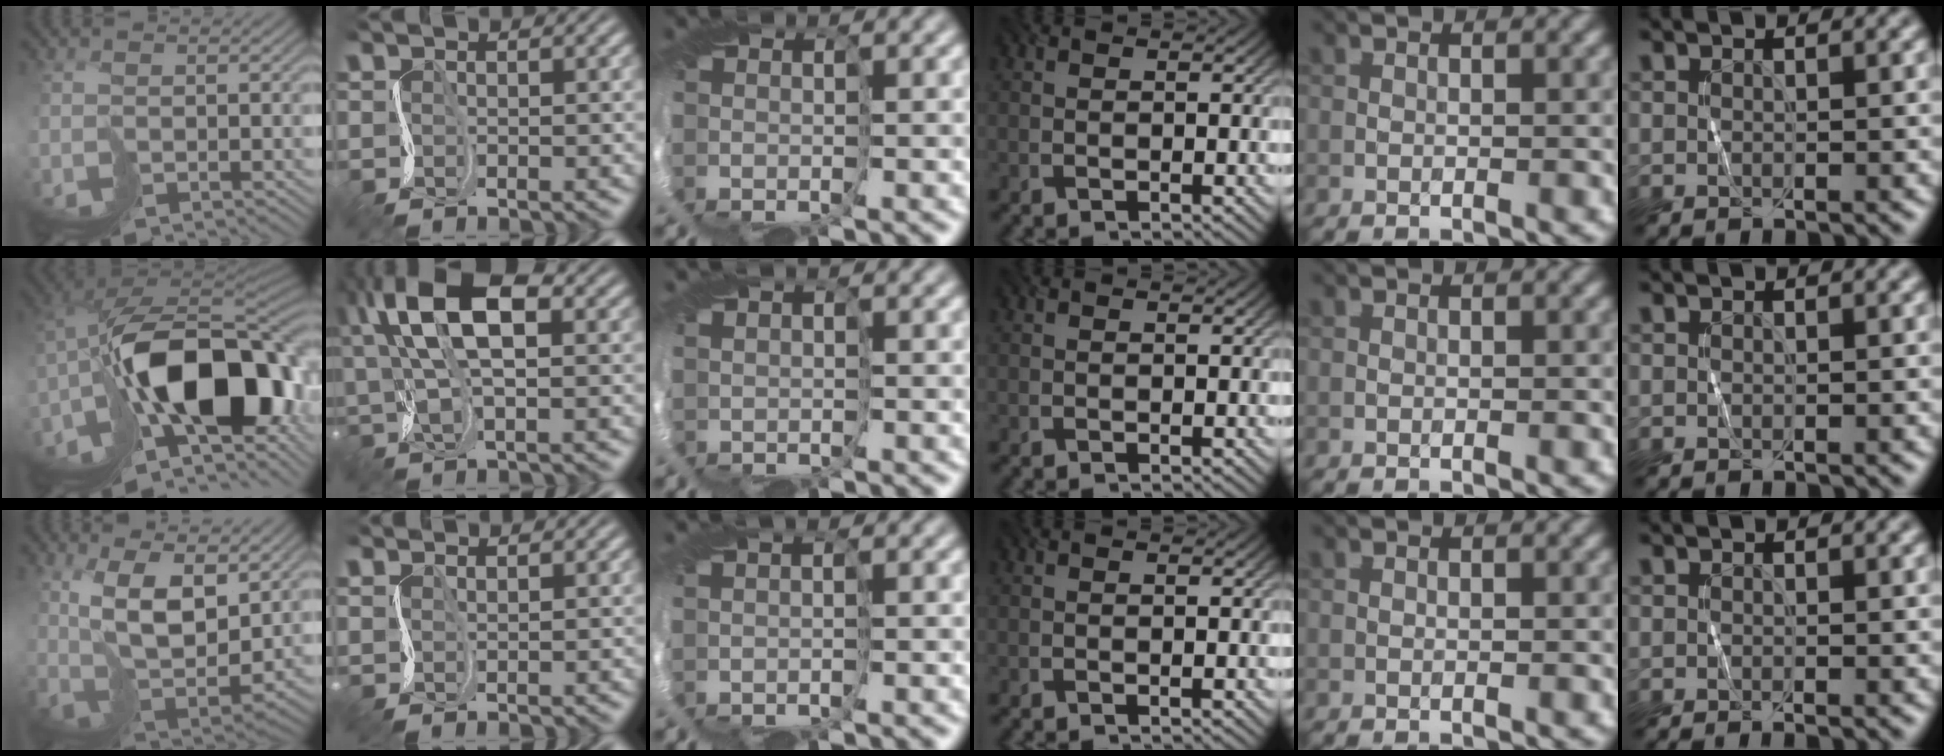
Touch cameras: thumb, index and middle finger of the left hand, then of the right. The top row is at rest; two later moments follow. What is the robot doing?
{"motion": "cut", "object": "wrapping paper"}